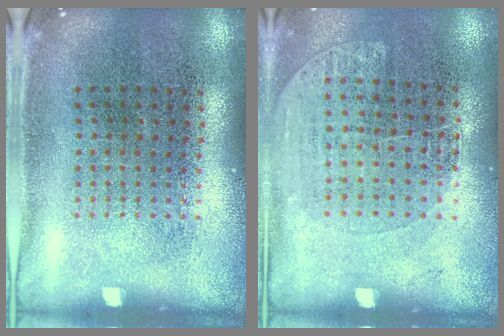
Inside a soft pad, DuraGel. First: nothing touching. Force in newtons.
{"total": 1.1, "press": 0.9, "slide": 0.6}